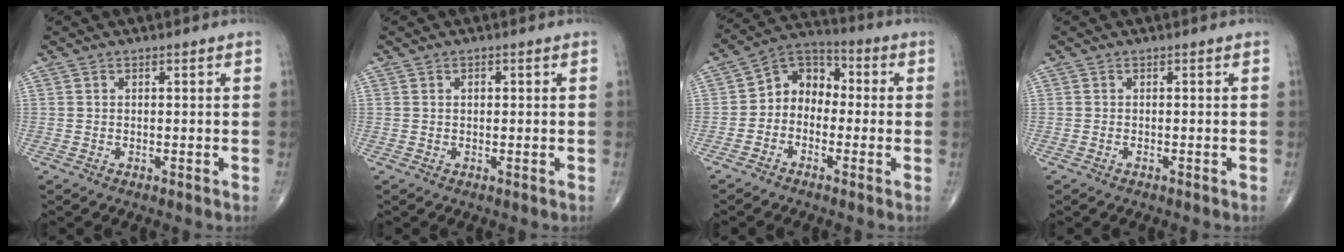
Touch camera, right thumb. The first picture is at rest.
{"total": 1.1, "force": [0.2, 0.8, 0.7], "torque": [-0.011, 0.003, 0.004]}
{"total": 8.5, "force": [-1.1, 6.9, 4.9], "torque": [-0.045, 0.040, -0.043]}
{"total": 0.0}